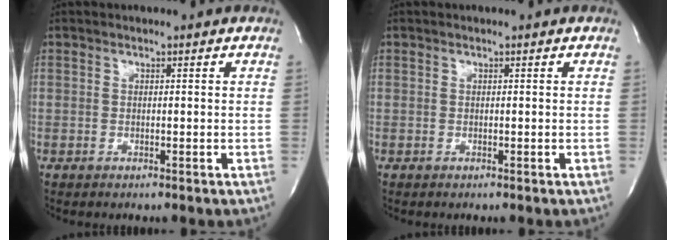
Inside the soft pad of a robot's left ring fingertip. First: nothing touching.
{"total": 0.0}